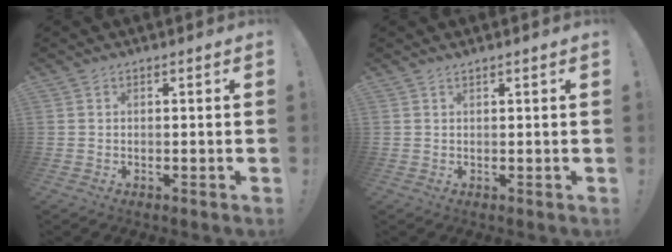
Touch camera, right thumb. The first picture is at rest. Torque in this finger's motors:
{"motor_torque": [-0.25, -0.25, -0.12, 0.20, -0.03]}